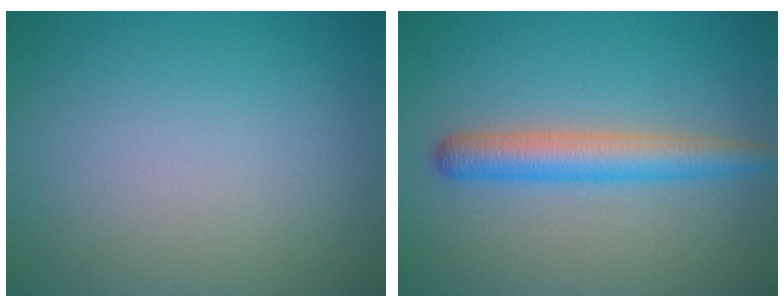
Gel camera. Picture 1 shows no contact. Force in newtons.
{"total": 3.8, "press": 3.8, "slide": 0.2}